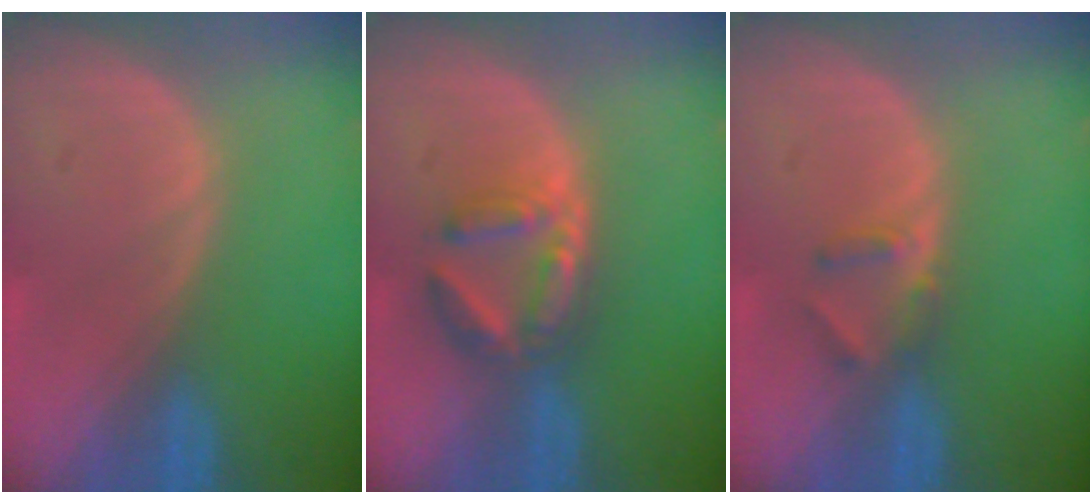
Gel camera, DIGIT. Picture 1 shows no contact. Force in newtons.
{"total": 6.0, "press": 5.7, "slide": 2.1}
{"total": 2.5, "press": 2.3, "slide": 1.0}